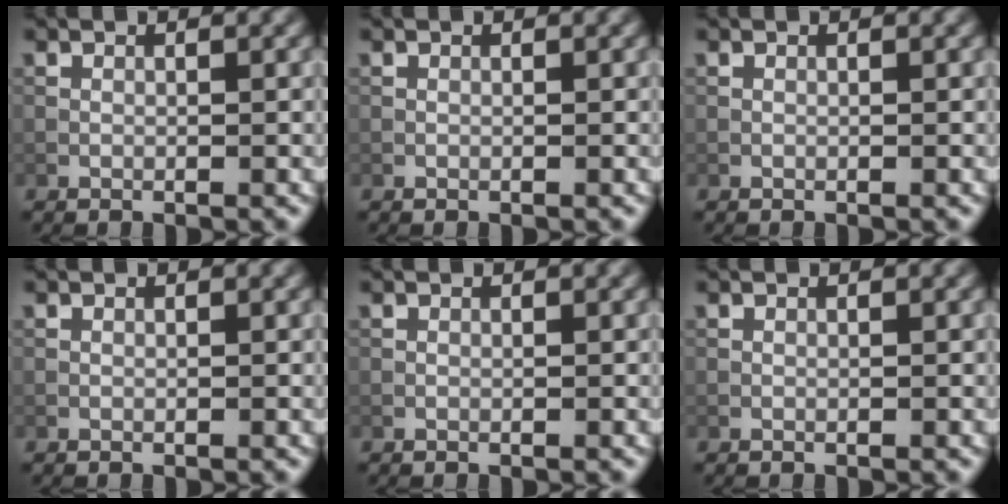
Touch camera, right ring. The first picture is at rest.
{"total": 0.0}
{"total": 0.0}
{"total": 0.0}
{"total": 0.0}
{"total": 0.0}